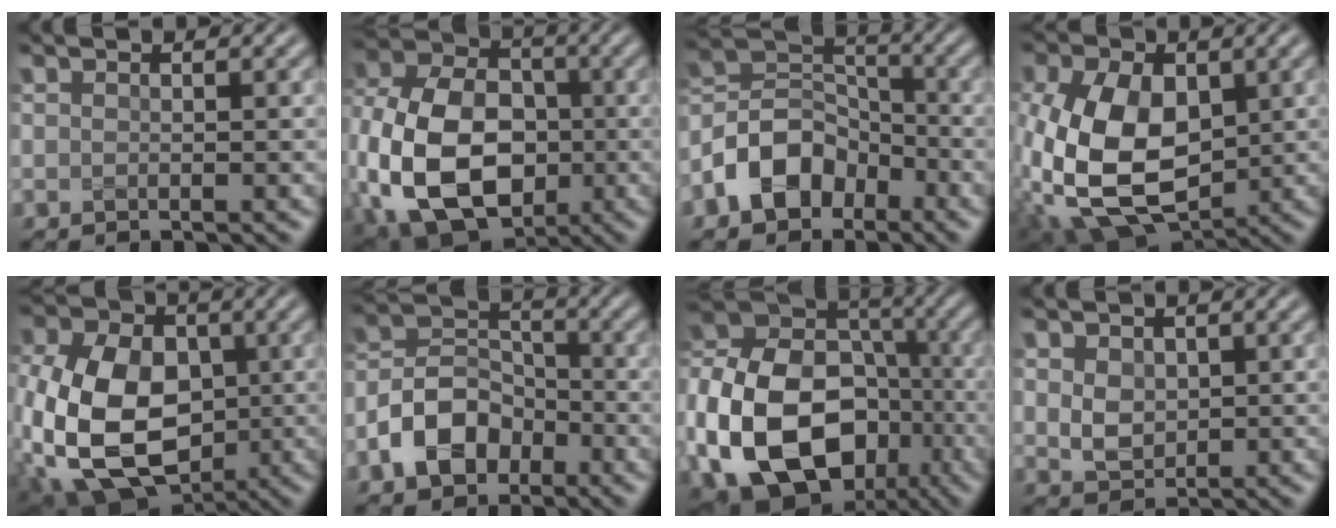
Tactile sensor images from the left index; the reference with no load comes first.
{"total": 16.4, "force": [-2.9, 11.7, 11.0], "torque": [-0.229, -0.028, -0.042]}
{"total": 6.9, "force": [-3.7, 4.8, 3.2], "torque": [-0.053, 0.006, -0.085]}
{"total": 11.4, "force": [-0.9, 7.3, 8.7], "torque": [-0.206, -0.014, -0.016]}
{"total": 14.2, "force": [-2.1, 10.2, 9.7], "torque": [-0.184, -0.020, -0.034]}
{"total": 6.0, "force": [-3.0, 4.2, 3.1], "torque": [-0.050, 0.004, -0.066]}
{"total": 18.3, "force": [-6.2, 13.4, 10.7], "torque": [-0.233, -0.019, -0.107]}
{"total": 2.8, "force": [0.6, 2.1, 1.6], "torque": [-0.036, -0.005, 0.015]}